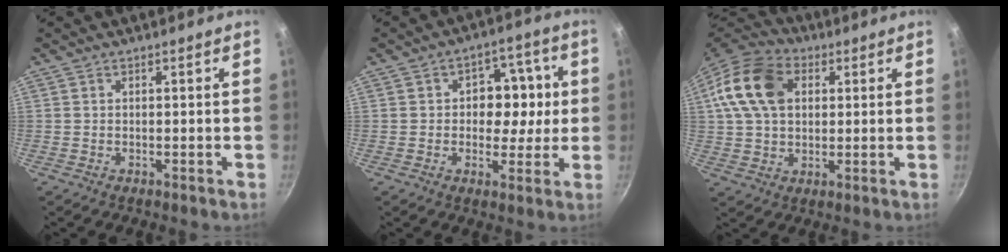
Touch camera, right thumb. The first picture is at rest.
{"total": 9.3, "force": [0.6, 7.3, 5.8], "torque": [-0.027, 0.010, 0.001]}
{"total": 15.5, "force": [3.9, 11.0, 10.2], "torque": [-0.178, 0.015, 0.056]}